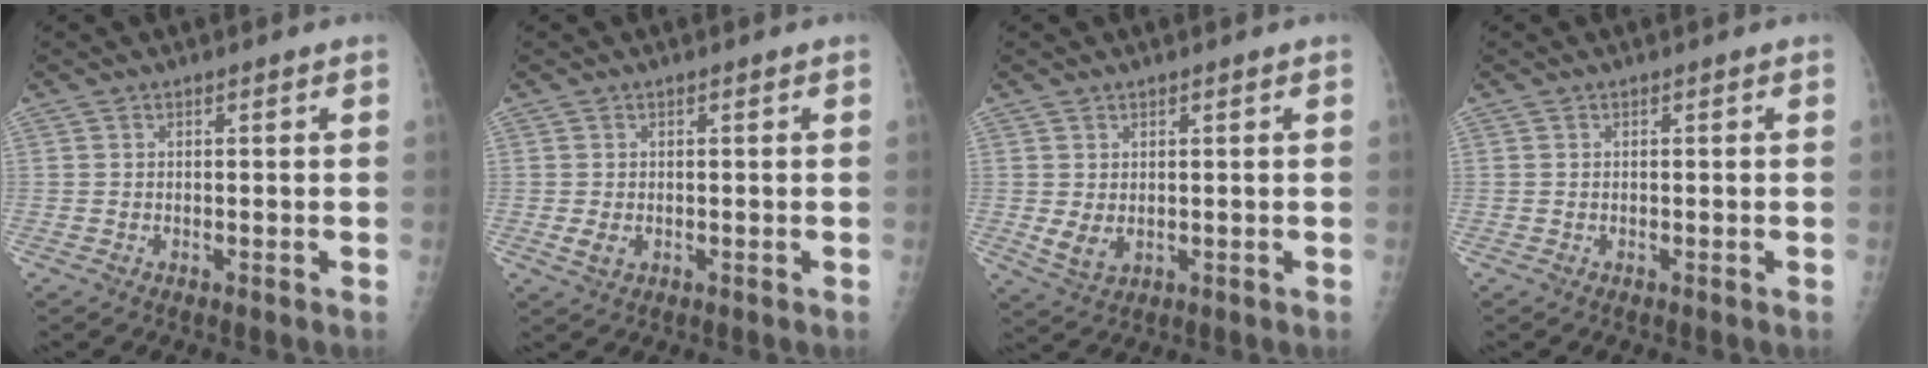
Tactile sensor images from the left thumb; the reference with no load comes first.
{"total": 2.1, "force": [-0.1, 1.4, 1.5], "torque": [-0.027, -0.004, 0.001]}
{"total": 3.7, "force": [0.4, 2.3, 2.8], "torque": [-0.045, -0.012, 0.017]}
{"total": 0.0}